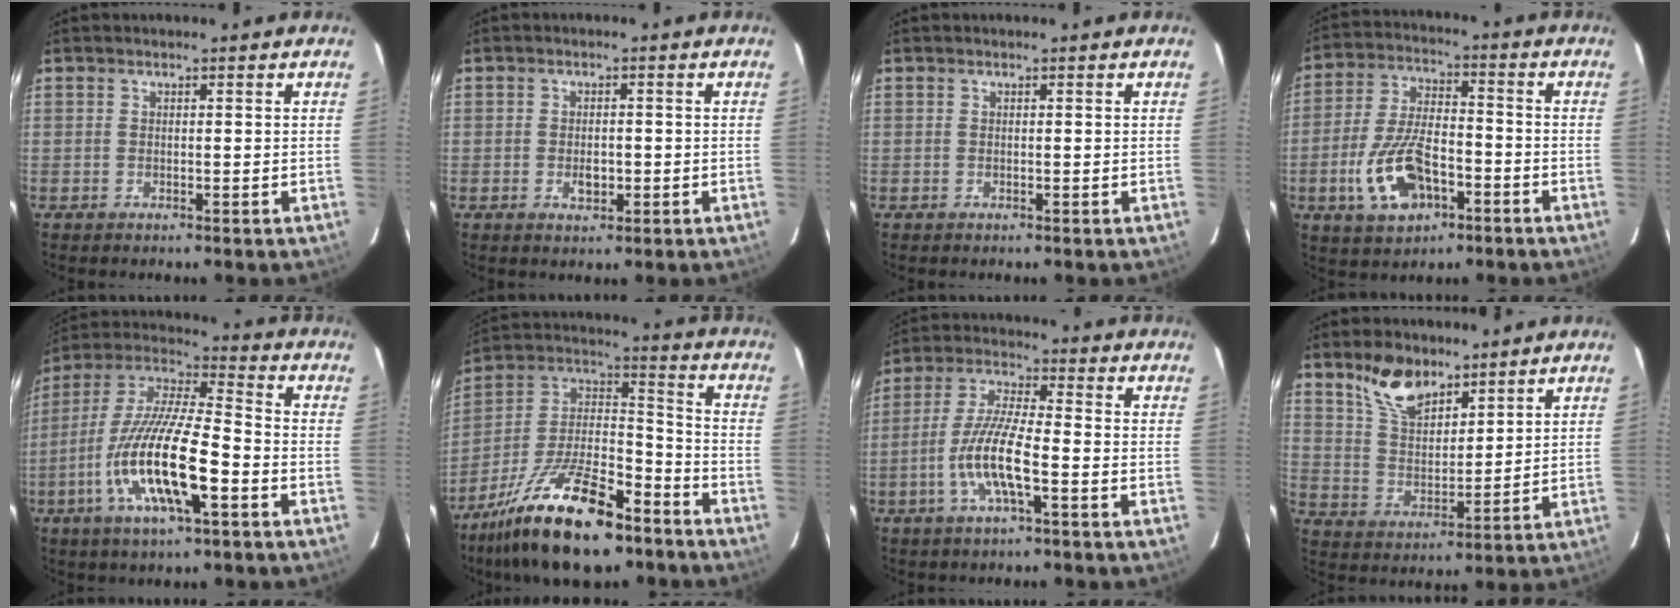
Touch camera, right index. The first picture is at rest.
{"total": 2.9, "force": [-0.7, 2.0, 2.0], "torque": [-0.034, 0.000, -0.009]}
{"total": 0.0}
{"total": 13.4, "force": [-5.3, 6.9, 10.1], "torque": [-0.216, 0.003, -0.088]}
{"total": 19.3, "force": [-7.0, 4.8, 17.3], "torque": [-0.341, -0.021, -0.138]}
{"total": 23.9, "force": [-15.5, 9.1, 15.7], "torque": [-0.303, -0.006, -0.258]}
{"total": 10.3, "force": [-3.7, 1.9, 9.5], "torque": [-0.199, -0.002, -0.072]}
{"total": 10.0, "force": [7.3, 4.6, 5.0], "torque": [-0.088, 0.008, 0.143]}